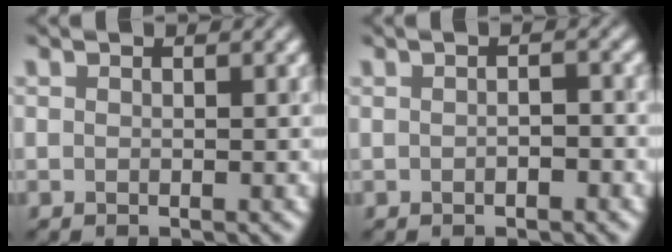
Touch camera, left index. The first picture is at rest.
{"total": 1.1, "force": [-0.4, 0.4, 0.9], "torque": [-0.013, -0.002, -0.006]}